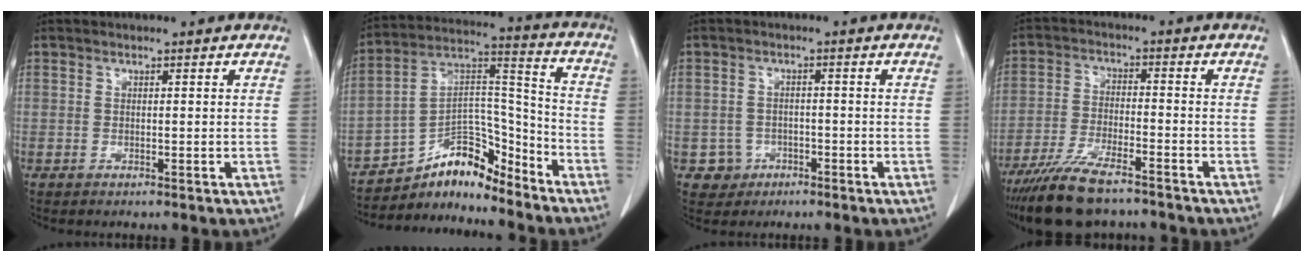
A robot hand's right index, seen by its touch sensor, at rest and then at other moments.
{"total": 11.1, "force": [-9.9, 3.4, 3.6], "torque": [-0.055, 0.058, -0.172]}
{"total": 3.5, "force": [-1.5, 3.1, -0.2], "torque": [0.012, 0.015, -0.022]}
{"total": 11.1, "force": [-8.8, 2.4, 6.2], "torque": [-0.115, -0.027, -0.154]}